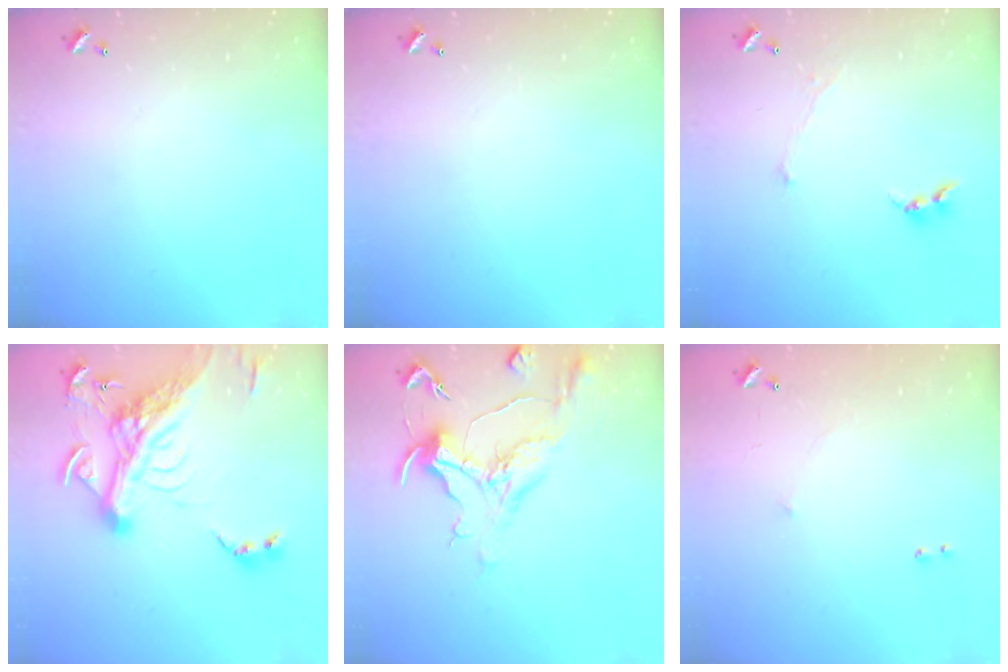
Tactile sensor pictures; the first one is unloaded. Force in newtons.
{"total": 0.0}
{"total": 0.8, "press": 0.7, "slide": 0.3}
{"total": 14.9, "press": 14.6, "slide": 2.7}
{"total": 1.6, "press": 1.5, "slide": 0.6}
{"total": 6.1, "press": 6.0, "slide": 0.8}